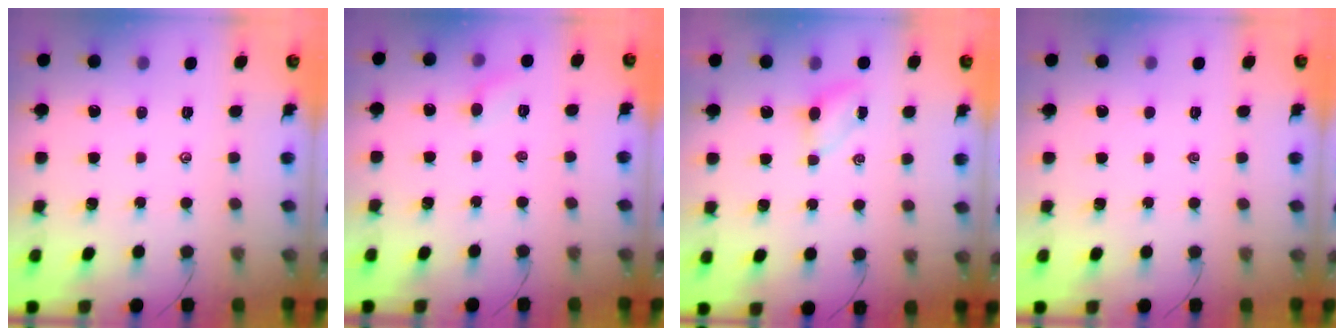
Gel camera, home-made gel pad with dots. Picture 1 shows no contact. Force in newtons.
{"total": 5.4, "press": 5.1, "slide": 1.5}
{"total": 3.7, "press": 3.5, "slide": 1.2}
{"total": 0.0}